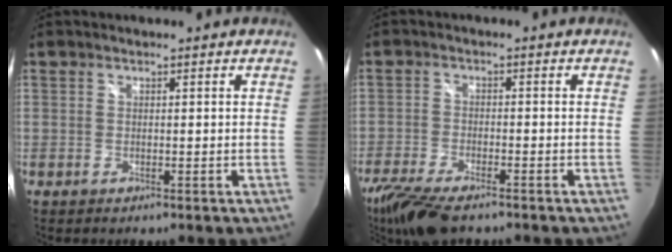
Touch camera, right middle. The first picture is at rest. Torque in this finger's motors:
{"motor_torque": [1.08, -1.06, 0.13, 0.10]}